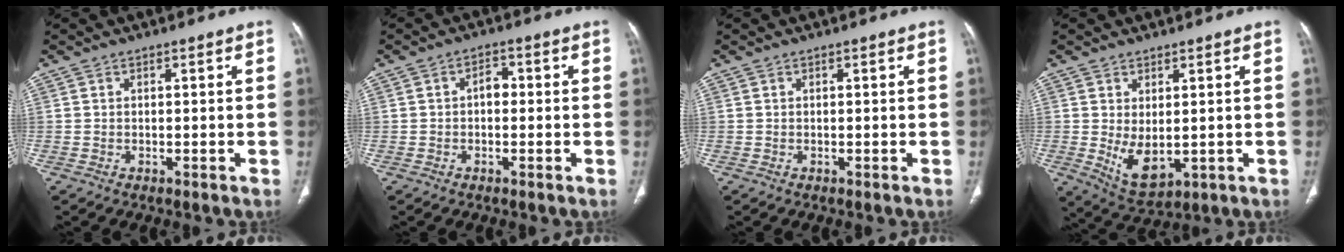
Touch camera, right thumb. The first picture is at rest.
{"total": 2.6, "force": [-0.1, 1.8, 1.9], "torque": [-0.020, 0.010, -0.009]}
{"total": 0.0}
{"total": 6.9, "force": [-0.3, 3.6, 5.9], "torque": [-0.094, -0.015, 0.017]}